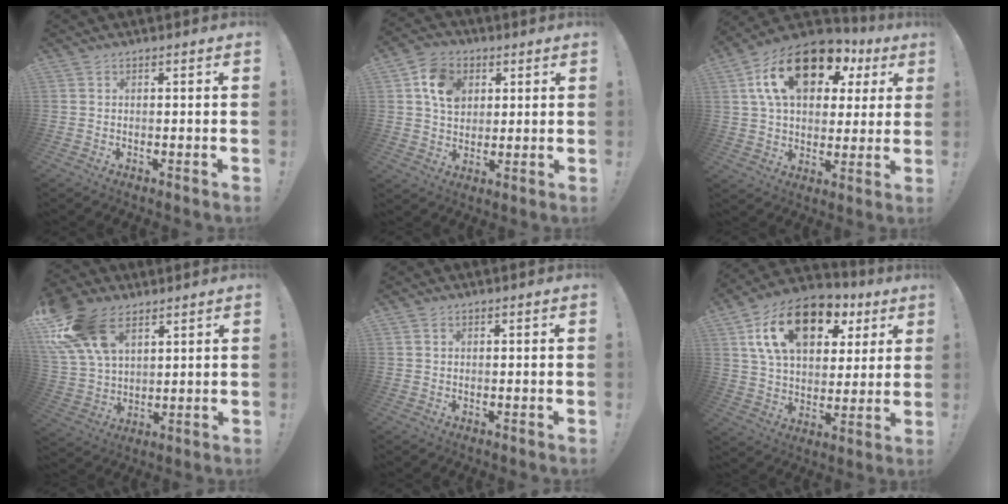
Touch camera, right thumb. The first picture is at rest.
{"total": 10.9, "force": [3.9, 8.5, 5.4], "torque": [-0.092, 0.000, 0.081]}
{"total": 20.7, "force": [9.1, 11.9, 14.3], "torque": [-0.242, -0.031, 0.159]}
{"total": 18.4, "force": [10.0, 10.8, 11.1], "torque": [-0.234, -0.047, 0.186]}
{"total": 0.7, "force": [0.4, 0.5, 0.3], "torque": [-0.005, 0.001, 0.009]}
{"total": 20.2, "force": [9.4, 12.1, 13.2], "torque": [-0.210, -0.036, 0.168]}